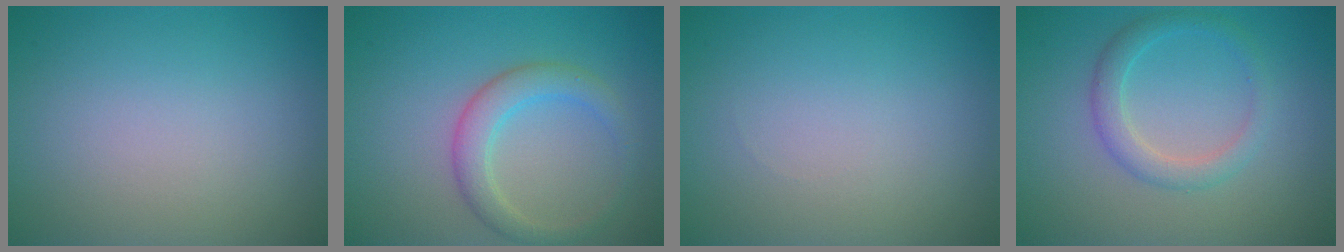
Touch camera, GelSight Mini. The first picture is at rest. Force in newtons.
{"total": 3.1, "press": 3.1, "slide": 0.2}
{"total": 0.0}
{"total": 2.5, "press": 2.5, "slide": 0.2}